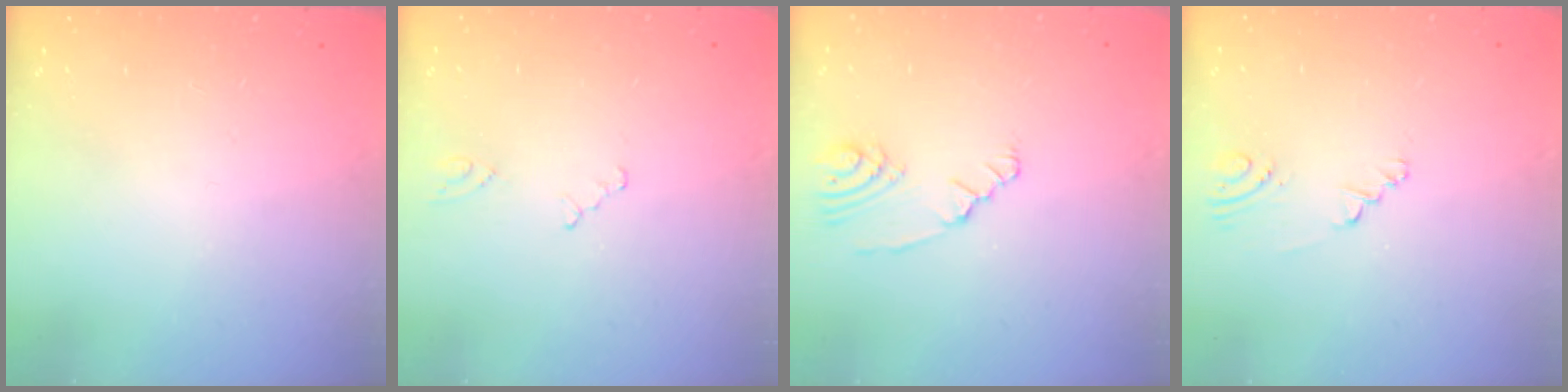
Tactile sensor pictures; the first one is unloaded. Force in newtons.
{"total": 0.0}
{"total": 2.3, "press": 2.3, "slide": 0.3}
{"total": 2.0, "press": 1.7, "slide": 1.0}